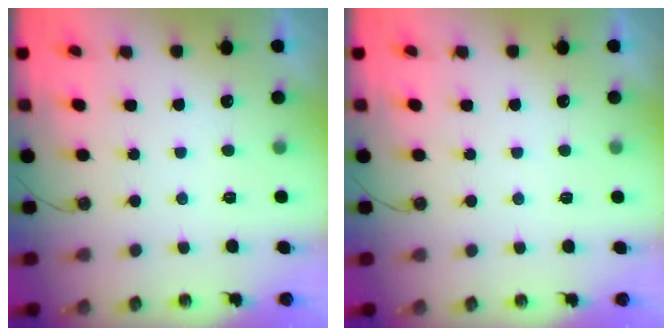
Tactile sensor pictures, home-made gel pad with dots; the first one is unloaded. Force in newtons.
{"total": 3.1, "press": 3.1, "slide": 0.3}